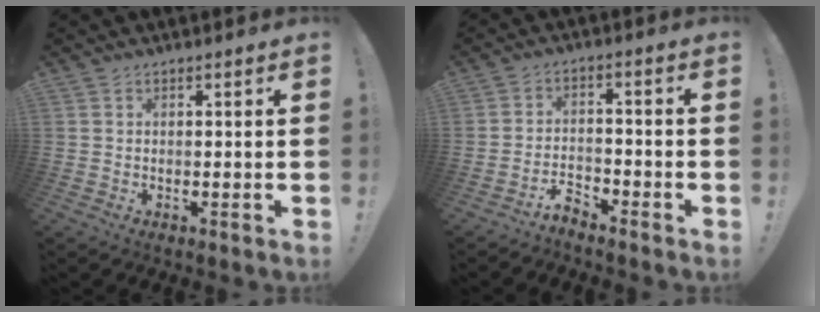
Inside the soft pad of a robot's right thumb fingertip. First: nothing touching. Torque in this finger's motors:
{"motor_torque": [0.16, -0.26, 0.29, -0.29, -0.01]}